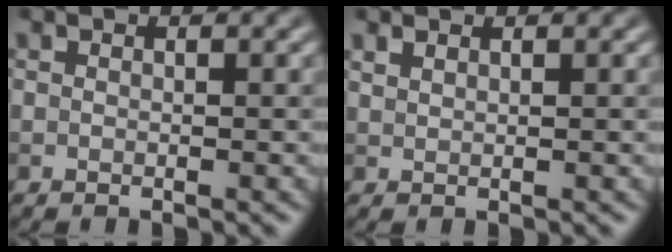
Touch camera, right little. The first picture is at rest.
{"total": 0.8, "force": [0.7, 0.2, 0.3], "torque": [-0.008, 0.001, 0.016]}